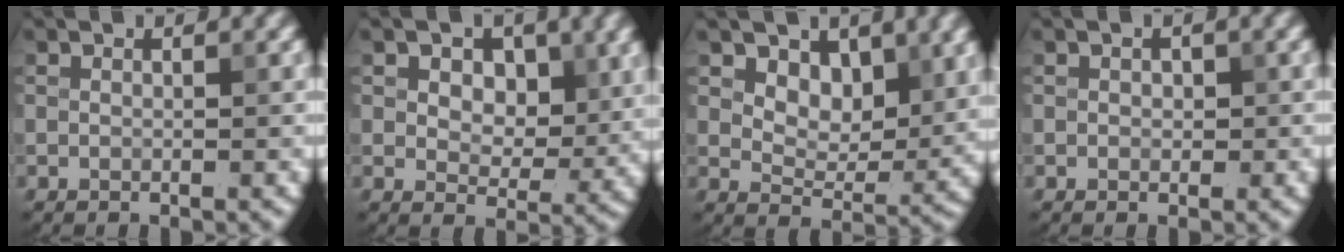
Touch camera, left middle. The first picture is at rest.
{"total": 4.7, "force": [1.7, 3.2, 3.0], "torque": [-0.049, -0.011, 0.018]}
{"total": 4.8, "force": [2.5, 3.0, 2.8], "torque": [-0.045, -0.018, 0.033]}
{"total": 0.8, "force": [0.0, 0.6, 0.5], "torque": [-0.005, -0.003, 0.000]}